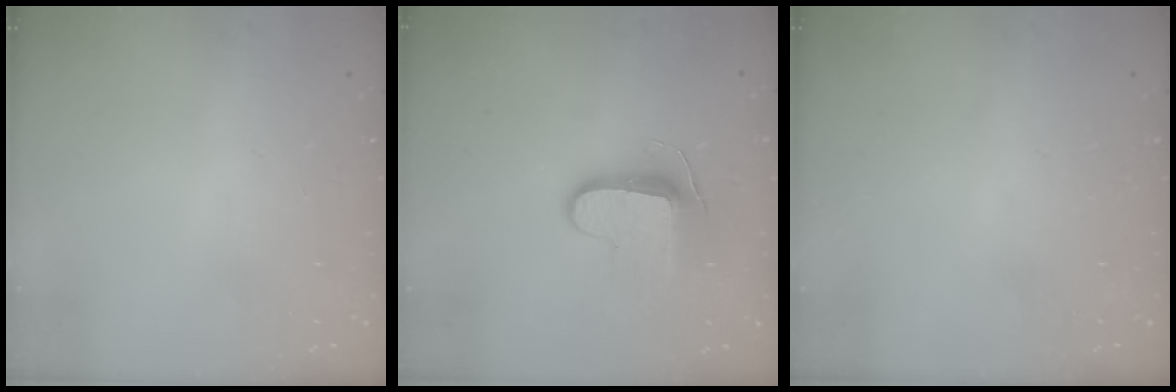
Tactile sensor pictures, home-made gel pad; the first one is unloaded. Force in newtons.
{"total": 9.2, "press": 9.2, "slide": 0.9}
{"total": 0.0}